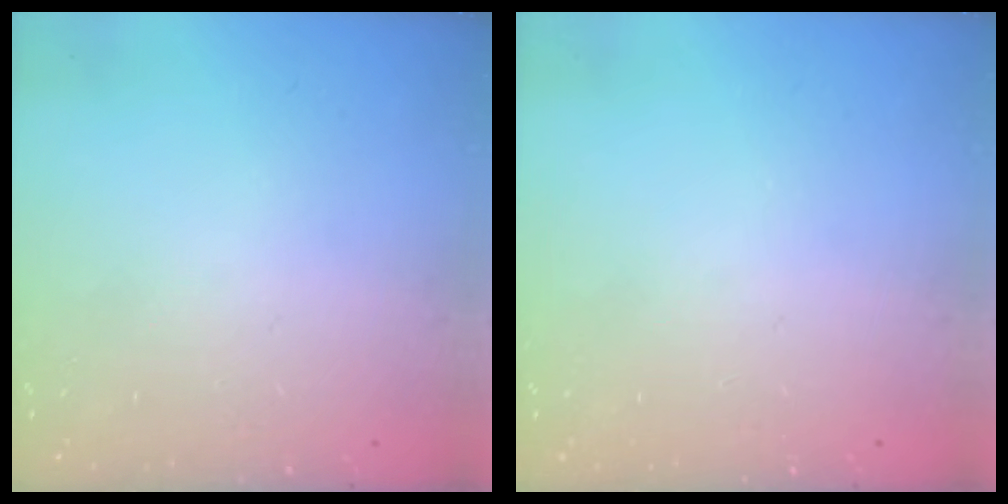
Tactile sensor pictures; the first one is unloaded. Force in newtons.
{"total": 0.0}